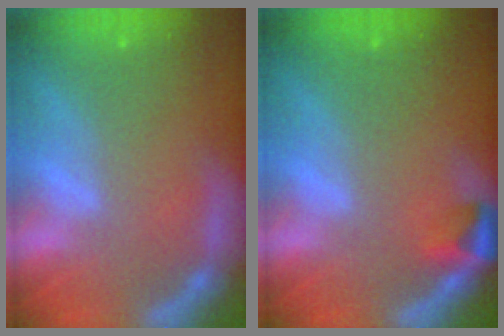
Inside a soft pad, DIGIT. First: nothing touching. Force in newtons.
{"total": 1.9}